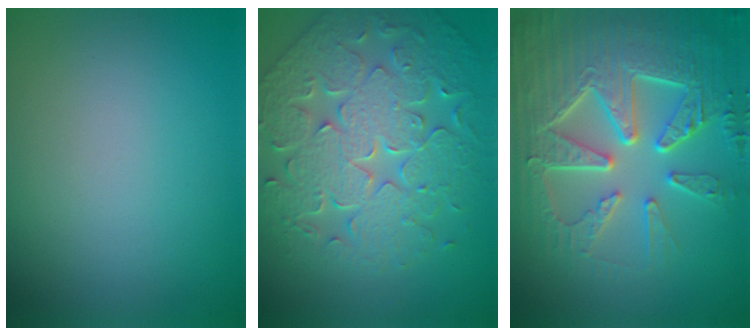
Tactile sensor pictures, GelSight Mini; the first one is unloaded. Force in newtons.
{"total": 6.8, "press": 6.0, "slide": 3.2}
{"total": 9.4, "press": 6.7, "slide": 6.5}